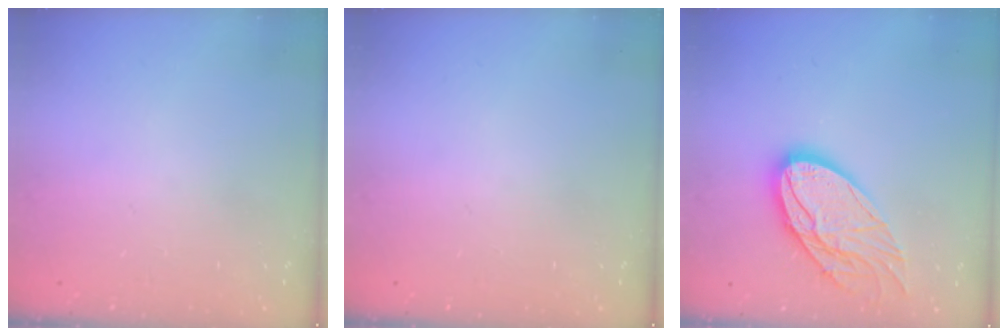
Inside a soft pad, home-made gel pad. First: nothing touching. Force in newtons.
{"total": 0.0}
{"total": 17.5, "press": 17.4, "slide": 1.5}